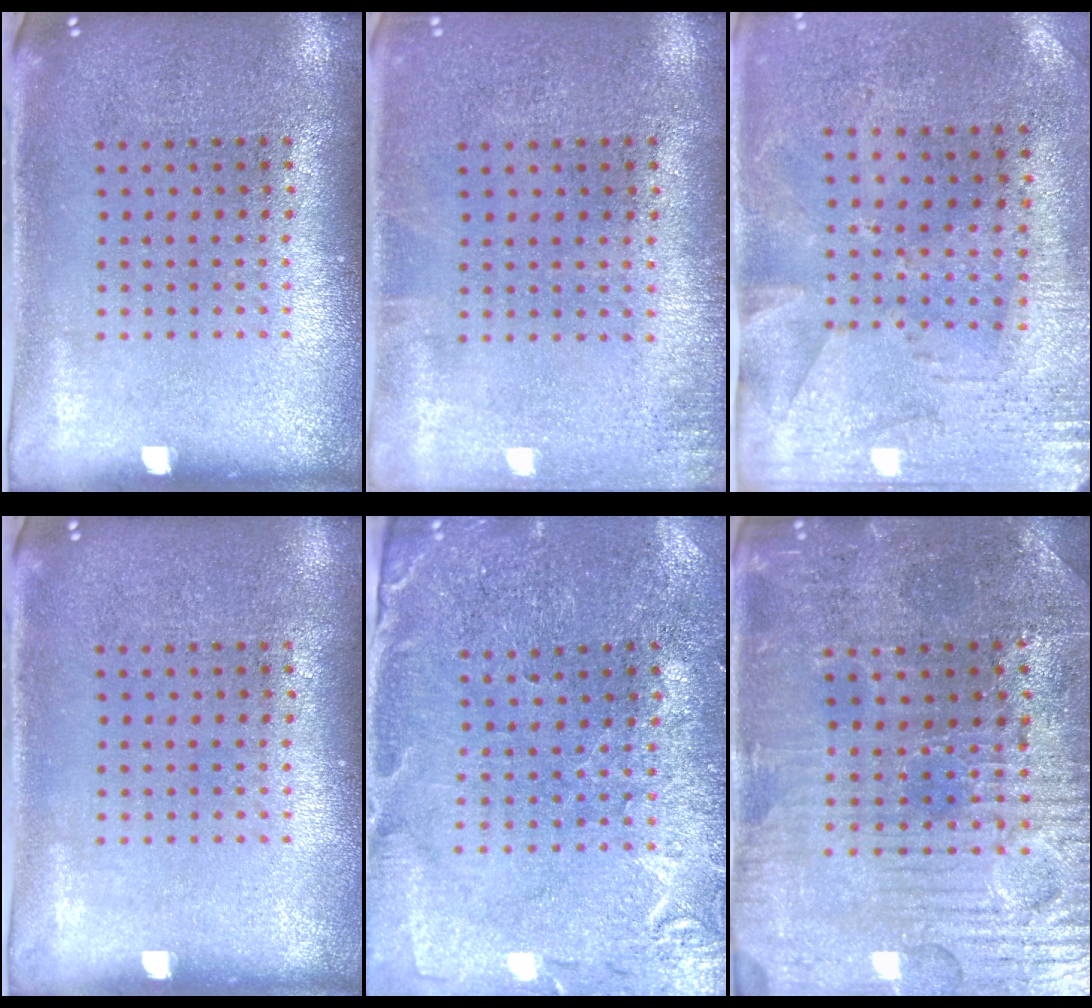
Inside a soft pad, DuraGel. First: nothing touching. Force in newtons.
{"total": 0.9, "press": 0.9, "slide": 0.2}
{"total": 2.8, "press": 2.2, "slide": 1.6}
{"total": 0.0}
{"total": 0.5, "press": 0.5, "slide": 0.2}
{"total": 3.5, "press": 3.5, "slide": 0.5}